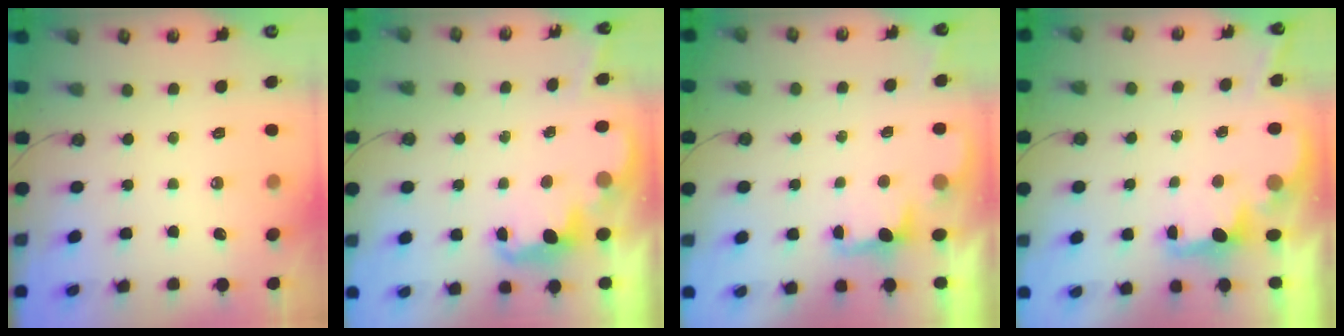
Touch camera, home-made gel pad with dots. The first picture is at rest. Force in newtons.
{"total": 2.2, "press": 2.2, "slide": 0.5}
{"total": 2.0, "press": 1.8, "slide": 0.8}
{"total": 2.0, "press": 2.0, "slide": 0.6}